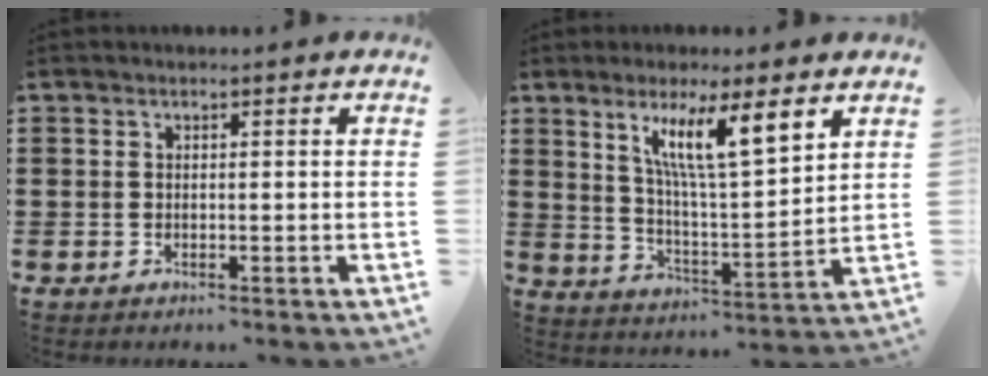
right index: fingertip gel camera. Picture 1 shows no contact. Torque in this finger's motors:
{"motor_torque": [1.41, 0.73, 0.85, 0.19]}